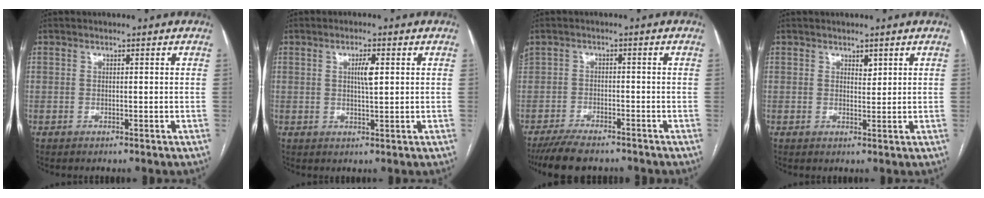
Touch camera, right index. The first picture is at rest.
{"total": 3.0, "force": [0.8, 0.5, 2.9], "torque": [-0.052, 0.001, 0.013]}
{"total": 10.2, "force": [-8.5, 3.4, 4.5], "torque": [-0.094, -0.010, -0.132]}
{"total": 1.4, "force": [0.9, 0.7, 0.8], "torque": [-0.012, -0.002, 0.016]}